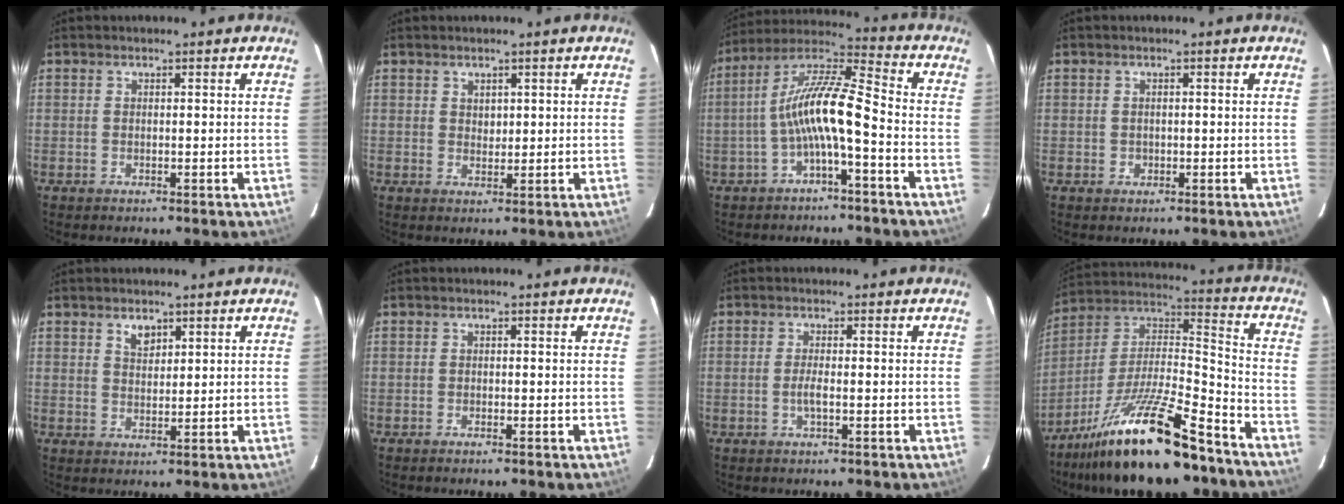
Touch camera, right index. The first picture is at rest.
{"total": 1.7, "force": [1.0, 1.2, 0.5], "torque": [-0.005, 0.003, 0.019]}
{"total": 11.1, "force": [-3.2, 1.8, 10.5], "torque": [-0.219, 0.019, -0.064]}
{"total": 1.2, "force": [-0.3, 1.2, 0.1], "torque": [0.003, 0.001, -0.001]}
{"total": 2.7, "force": [1.7, 1.6, 1.4], "torque": [-0.019, 0.004, 0.031]}
{"total": 0.6, "force": [-0.6, 0.0, 0.2], "torque": [-0.002, -0.001, -0.012]}
{"total": 1.7, "force": [-0.7, 0.1, 1.6], "torque": [-0.033, -0.003, -0.013]}
{"total": 22.5, "force": [-16.1, 4.8, 14.9], "torque": [-0.273, -0.008, -0.269]}